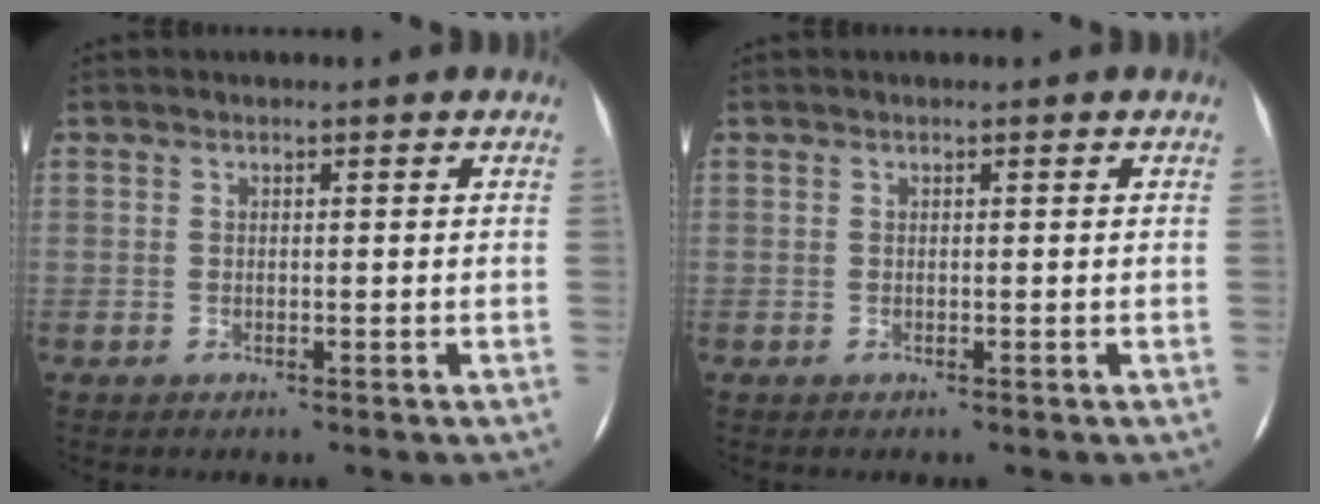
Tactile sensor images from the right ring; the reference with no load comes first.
{"total": 0.0}